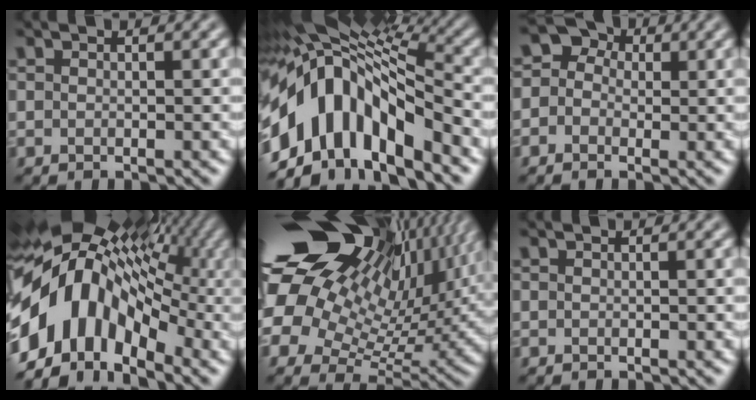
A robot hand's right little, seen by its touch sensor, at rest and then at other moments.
{"total": 13.6, "force": [-4.9, 6.9, 10.6], "torque": [-0.193, 0.012, -0.088]}
{"total": 4.4, "force": [0.9, 3.8, 2.0], "torque": [-0.004, 0.019, -0.030]}
{"total": 12.8, "force": [-2.3, 8.6, 9.2], "torque": [-0.164, 0.018, -0.058]}
{"total": 21.6, "force": [9.5, 12.8, 14.5], "torque": [-0.310, 0.049, 0.166]}
{"total": 0.0}